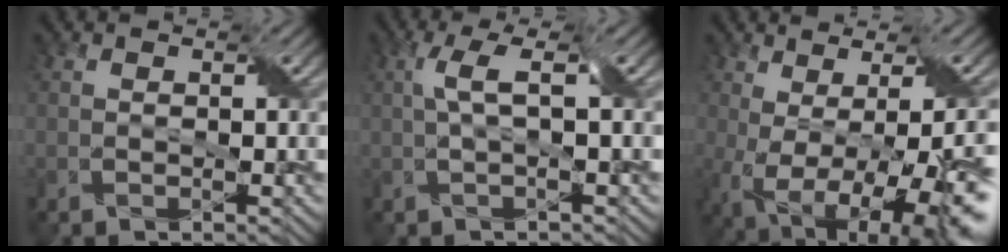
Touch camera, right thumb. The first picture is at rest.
{"total": 3.3, "force": [0.6, 0.5, 3.2], "torque": [-0.062, 0.013, 0.009]}
{"total": 15.4, "force": [-3.6, 6.2, 13.6], "torque": [-0.178, -0.027, -0.013]}